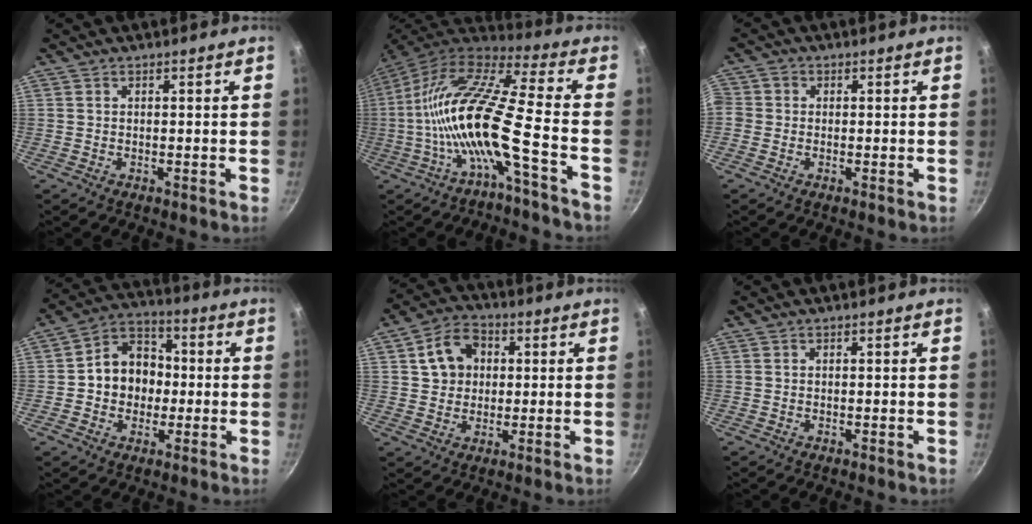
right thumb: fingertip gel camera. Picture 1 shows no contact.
{"total": 18.1, "force": [-5.6, 2.8, 17.0], "torque": [-0.320, 0.041, -0.118]}
{"total": 3.2, "force": [-0.5, 2.9, 1.2], "torque": [-0.024, 0.010, -0.021]}
{"total": 11.5, "force": [-0.5, 9.5, 6.3], "torque": [-0.056, 0.025, -0.024]}
{"total": 9.1, "force": [2.1, 7.3, 5.0], "torque": [-0.057, 0.013, 0.027]}
{"total": 0.0}